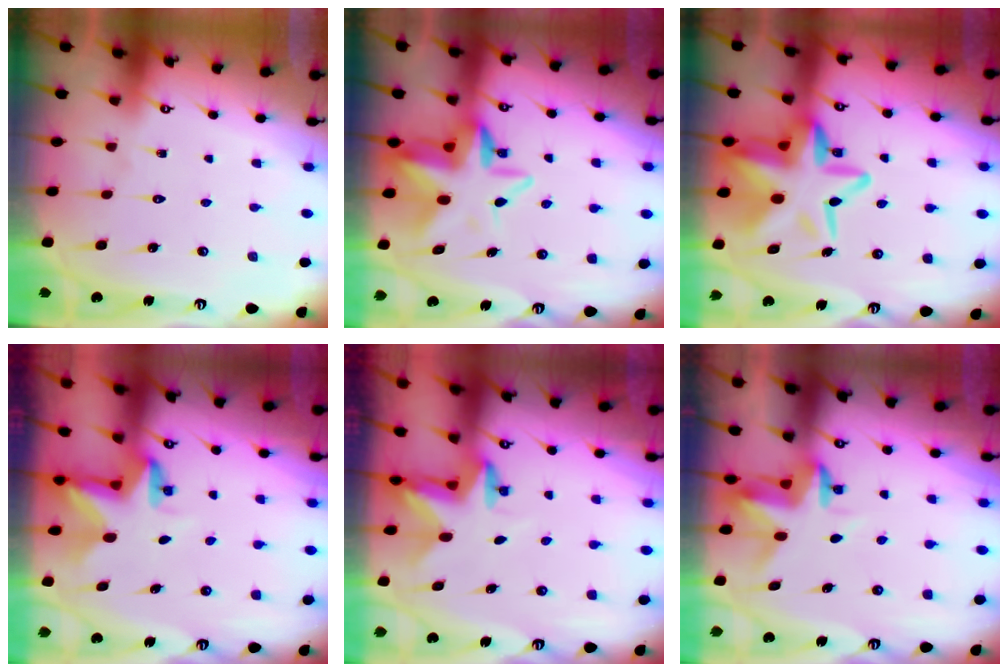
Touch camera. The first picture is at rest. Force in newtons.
{"total": 8.8, "press": 8.6, "slide": 1.5}
{"total": 17.5, "press": 17.3, "slide": 2.9}
{"total": 2.9, "press": 2.9, "slide": 0.3}
{"total": 2.3, "press": 2.3, "slide": 0.4}
{"total": 3.4, "press": 3.4, "slide": 0.2}